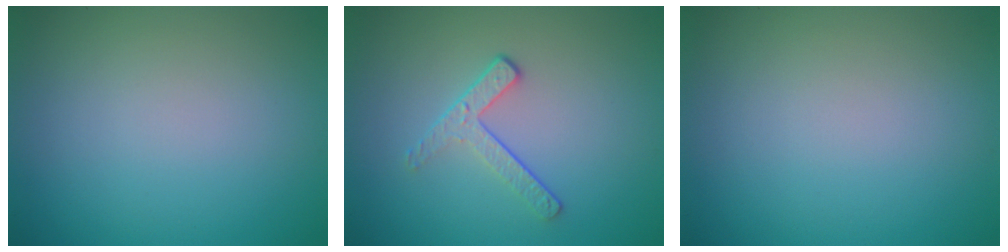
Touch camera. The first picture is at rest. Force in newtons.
{"total": 2.0, "press": 1.4, "slide": 1.5}
{"total": 0.0}